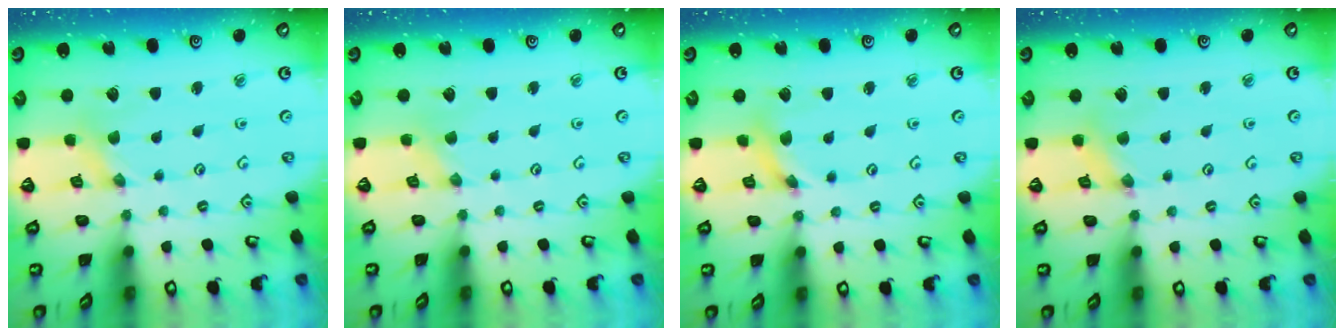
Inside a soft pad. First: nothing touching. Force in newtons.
{"total": 0.0}
{"total": 3.5, "press": 3.5, "slide": 0.5}
{"total": 1.6, "press": 1.6, "slide": 0.4}